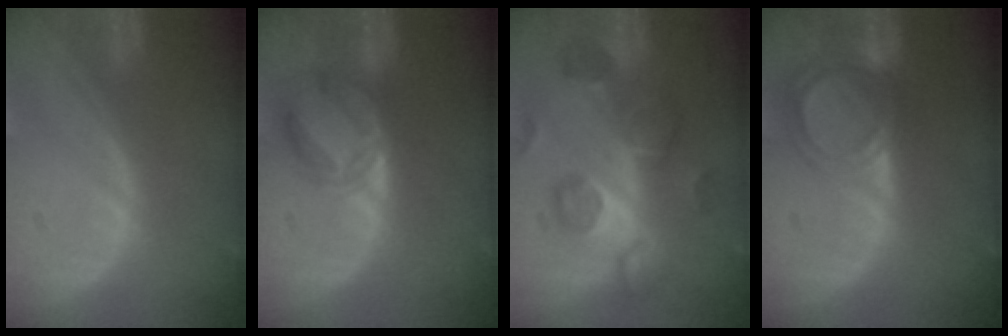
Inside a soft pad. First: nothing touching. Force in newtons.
{"total": 5.5, "press": 5.4, "slide": 1.1}
{"total": 8.7, "press": 8.4, "slide": 2.3}
{"total": 6.1, "press": 5.2, "slide": 3.2}